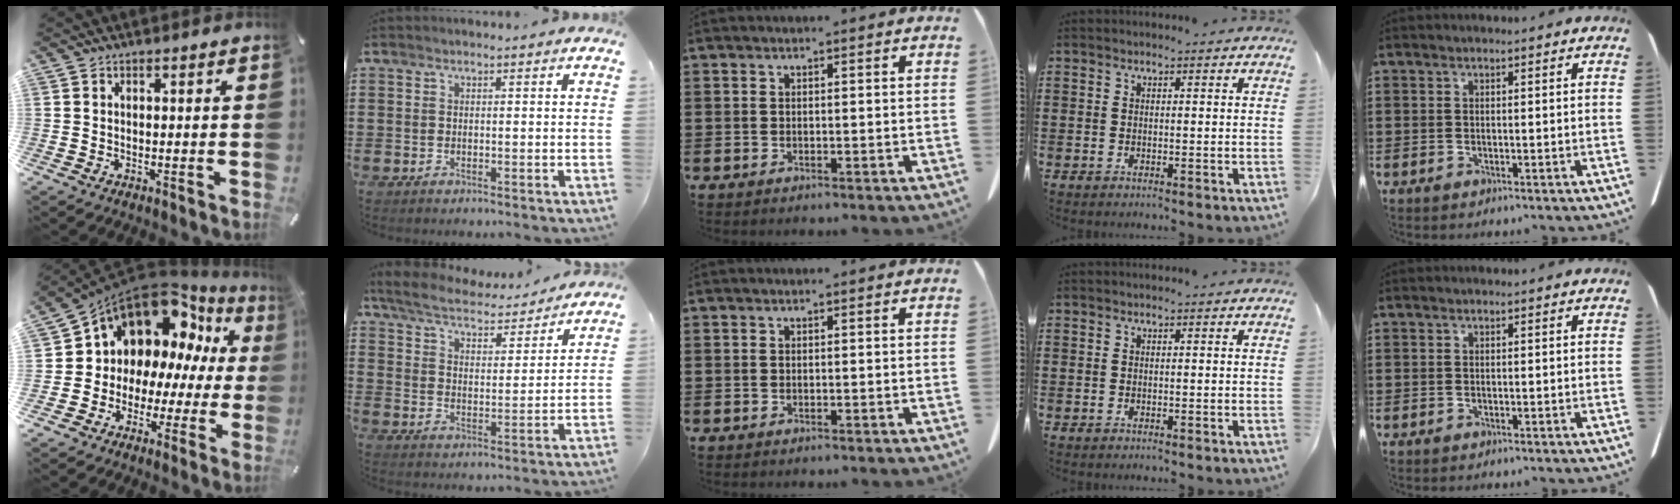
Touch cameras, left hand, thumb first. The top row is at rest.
{"thumb": {"total": 13.5, "force": [7.6, 10.1, 4.7], "torque": [-0.087, -0.081, 0.141]}, "index": {"total": 5.4, "force": [5.1, 0.5, 1.6], "torque": [-0.058, -0.035, 0.083]}}